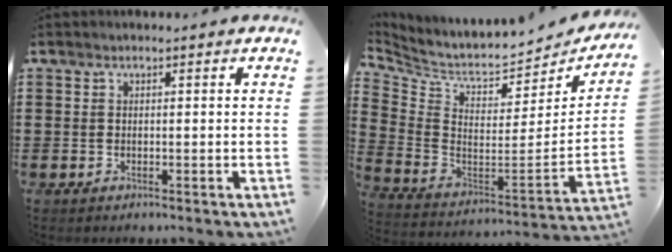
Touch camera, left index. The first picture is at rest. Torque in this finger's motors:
{"motor_torque": [0.46, 0.44, 0.25, 0.07]}